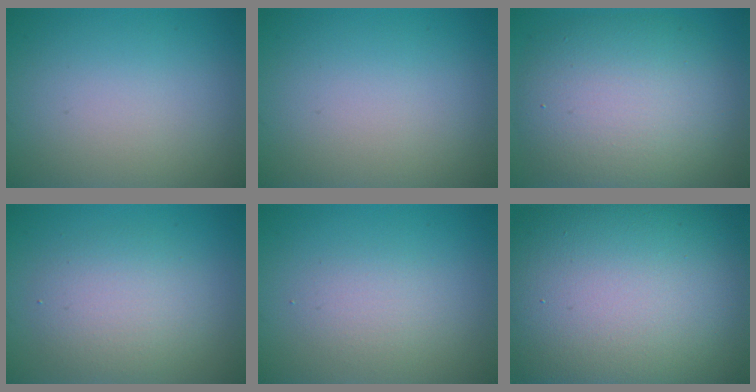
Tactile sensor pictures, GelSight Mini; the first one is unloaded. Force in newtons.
{"total": 0.0}
{"total": 9.4, "press": 9.4, "slide": 0.4}
{"total": 3.7, "press": 3.7, "slide": 0.3}
{"total": 1.9, "press": 1.9, "slide": 0.2}
{"total": 19.8, "press": 19.7, "slide": 1.2}